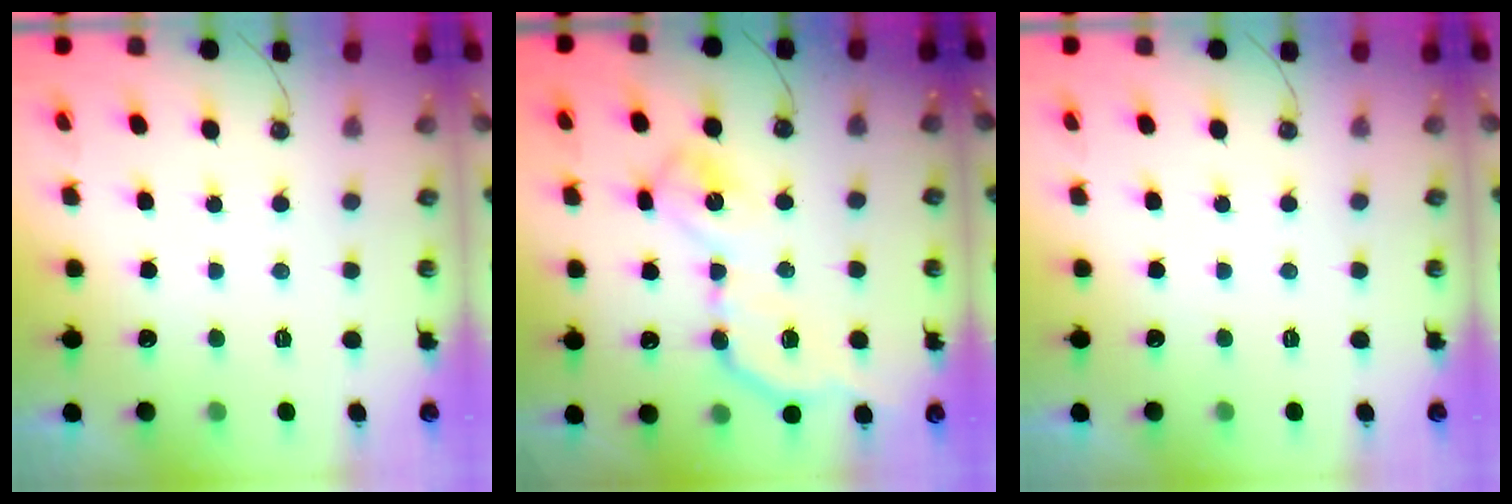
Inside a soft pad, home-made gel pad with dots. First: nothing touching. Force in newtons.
{"total": 12.9, "press": 12.9, "slide": 0.9}
{"total": 0.0}